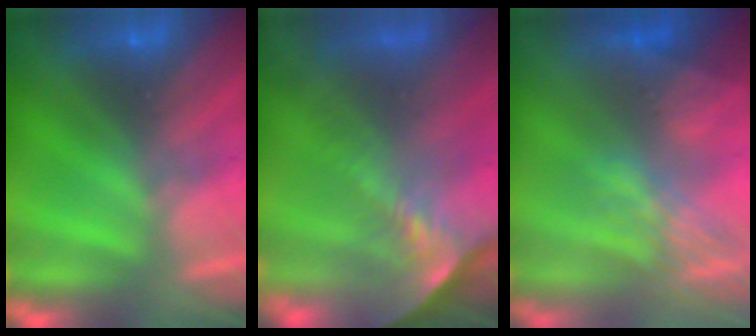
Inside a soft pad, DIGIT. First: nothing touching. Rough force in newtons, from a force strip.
{"total": 9.1}
{"total": 2.9}